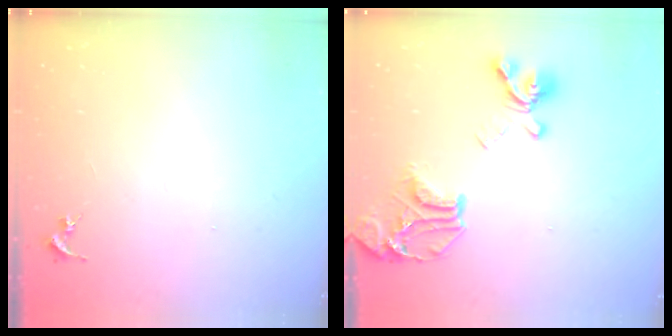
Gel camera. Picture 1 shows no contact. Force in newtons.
{"total": 19.6, "press": 19.5, "slide": 2.1}